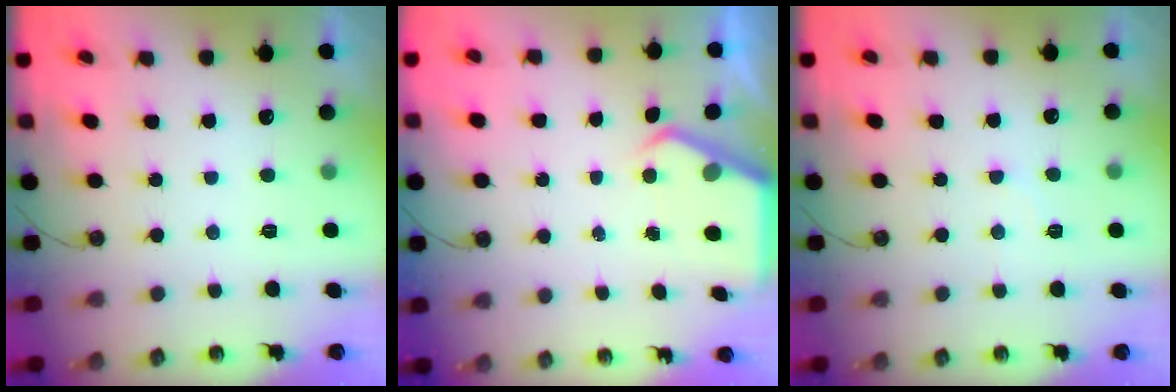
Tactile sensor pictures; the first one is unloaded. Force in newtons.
{"total": 4.4, "press": 4.4, "slide": 0.3}
{"total": 6.0, "press": 5.9, "slide": 0.9}